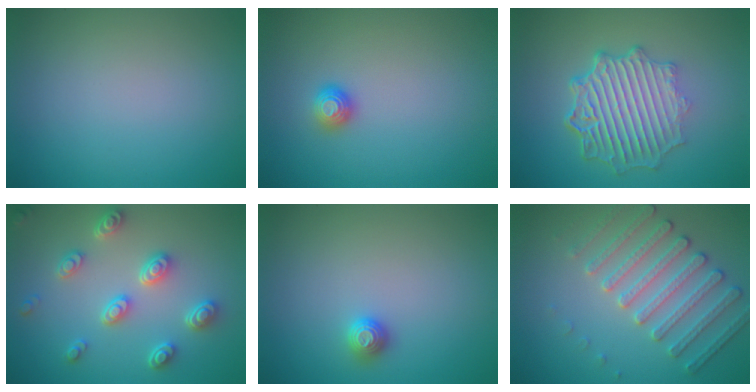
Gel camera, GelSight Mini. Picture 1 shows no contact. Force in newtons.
{"total": 1.1, "press": 1.1, "slide": 0.4}
{"total": 7.1, "press": 5.3, "slide": 4.7}
{"total": 4.4, "press": 3.7, "slide": 2.3}
{"total": 1.1, "press": 1.1, "slide": 0.2}
{"total": 4.2, "press": 4.1, "slide": 1.2}